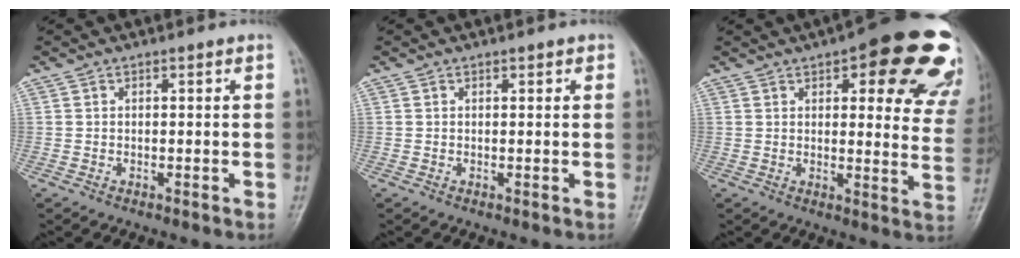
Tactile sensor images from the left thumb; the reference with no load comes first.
{"total": 1.0, "force": [0.5, 0.5, 0.6], "torque": [0.000, 0.000, 0.003]}
{"total": 23.1, "force": [12.8, 7.9, 17.5], "torque": [-0.165, -0.037, 0.139]}